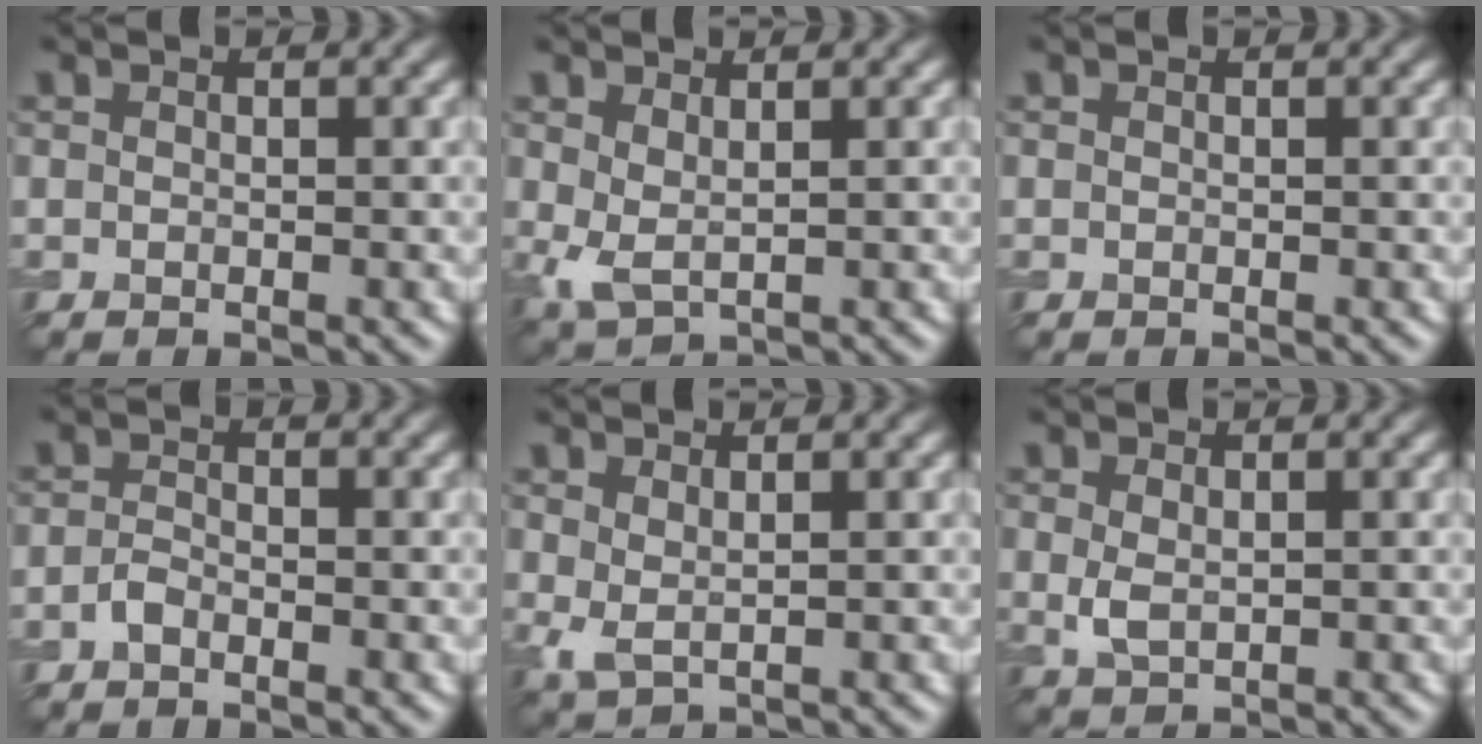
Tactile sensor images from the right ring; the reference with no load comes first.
{"total": 2.3, "force": [0.7, 1.1, 1.9], "torque": [-0.045, -0.007, 0.019]}
{"total": 0.0}
{"total": 1.1, "force": [-0.8, 0.5, 0.7], "torque": [-0.016, 0.003, -0.018]}
{"total": 1.9, "force": [0.8, 0.8, 1.5], "torque": [-0.036, -0.005, 0.019]}
{"total": 1.8, "force": [0.3, 1.0, 1.5], "torque": [-0.035, -0.001, 0.010]}